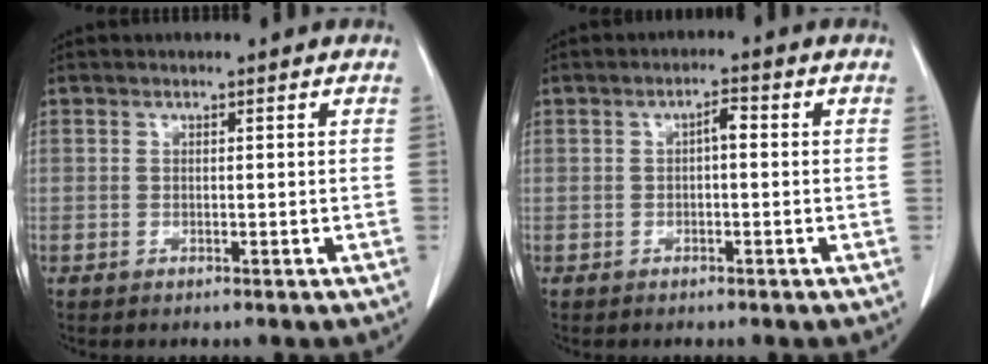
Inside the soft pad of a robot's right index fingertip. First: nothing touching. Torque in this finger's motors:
{"motor_torque": [0.31, 0.00, 0.03, 0.01]}